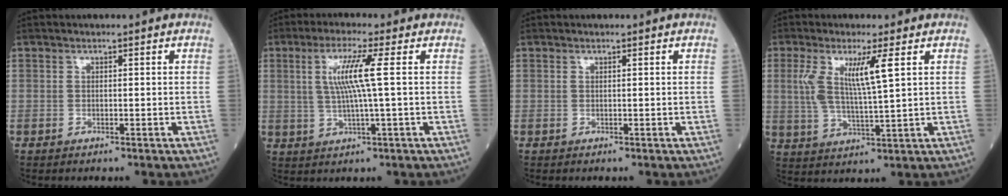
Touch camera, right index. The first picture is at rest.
{"total": 7.0, "force": [1.4, -0.8, 6.8], "torque": [-0.136, 0.004, 0.029]}
{"total": 0.0}
{"total": 7.8, "force": [2.5, 0.4, 7.4], "torque": [-0.155, 0.001, 0.051]}